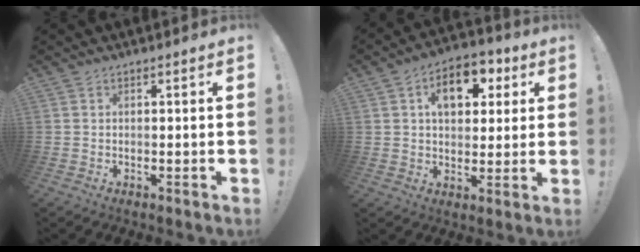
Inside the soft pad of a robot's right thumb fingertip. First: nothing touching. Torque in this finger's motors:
{"motor_torque": [0.36, 1.54, 1.11, 0.36, 0.07]}